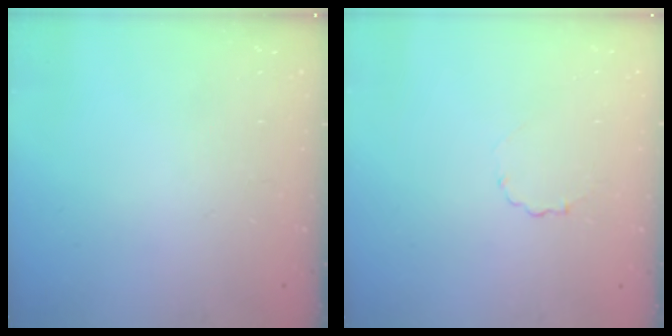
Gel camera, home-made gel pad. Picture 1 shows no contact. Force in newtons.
{"total": 2.1, "press": 1.9, "slide": 0.9}